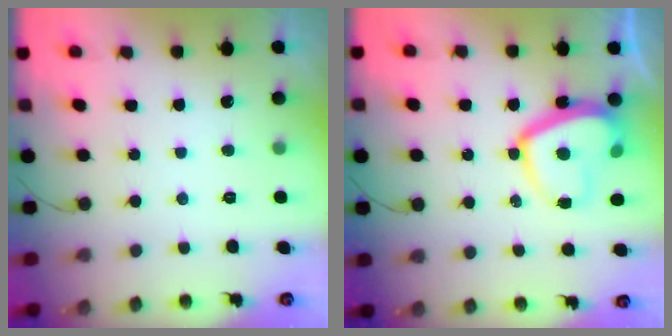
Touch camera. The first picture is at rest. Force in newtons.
{"total": 13.5, "press": 13.4, "slide": 1.2}